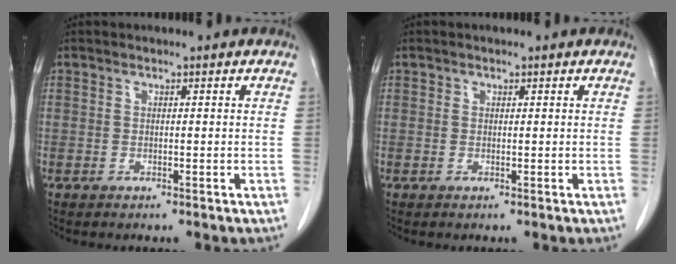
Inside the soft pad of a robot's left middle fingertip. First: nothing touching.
{"total": 0.0}